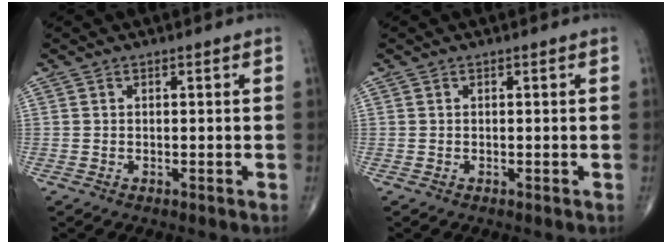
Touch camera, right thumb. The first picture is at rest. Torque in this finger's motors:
{"motor_torque": [-0.11, 0.10, 0.07, -0.01, 0.02]}